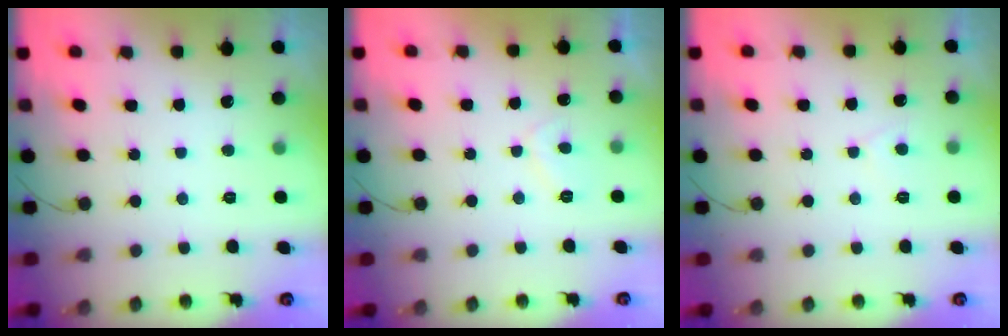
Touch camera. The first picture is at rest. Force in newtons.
{"total": 3.4, "press": 3.3, "slide": 0.8}
{"total": 4.2, "press": 4.2, "slide": 0.3}